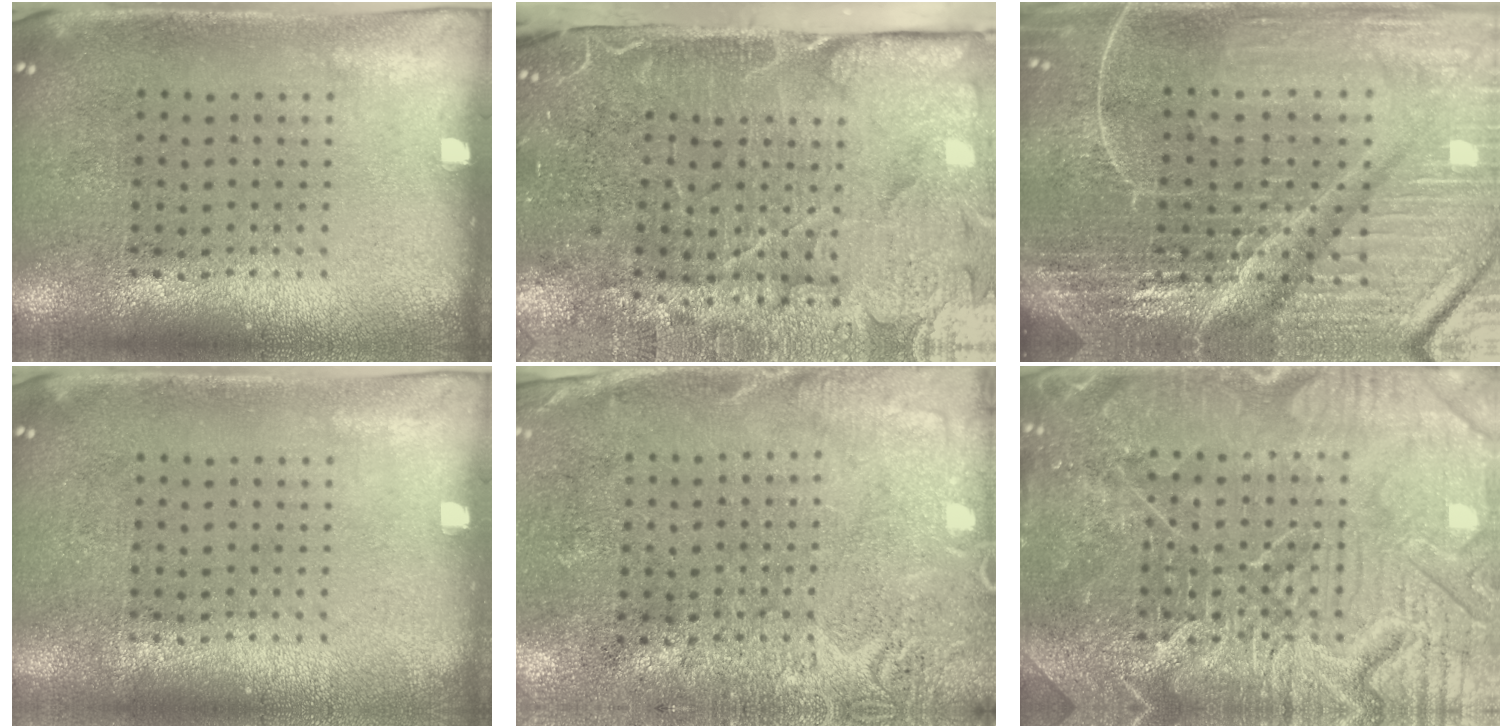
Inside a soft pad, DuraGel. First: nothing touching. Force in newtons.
{"total": 4.9, "press": 4.0, "slide": 3.0}
{"total": 7.0, "press": 6.1, "slide": 3.4}
{"total": 0.0}
{"total": 2.8, "press": 2.3, "slide": 1.5}
{"total": 7.9, "press": 7.8, "slide": 1.0}